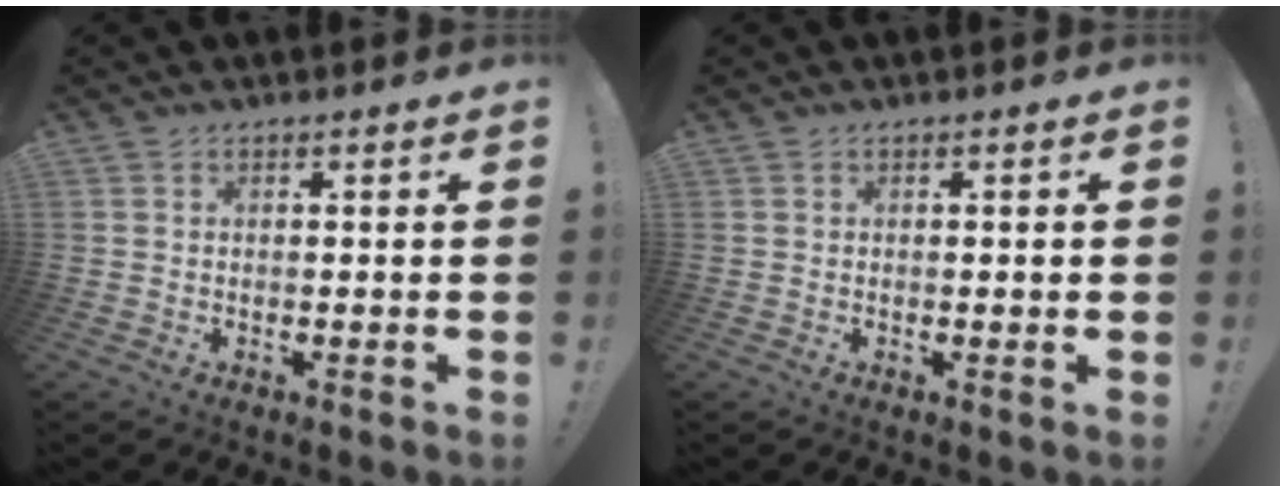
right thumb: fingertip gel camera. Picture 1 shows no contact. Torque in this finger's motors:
{"motor_torque": [-0.02, -0.24, -0.09, 0.17, -0.01]}